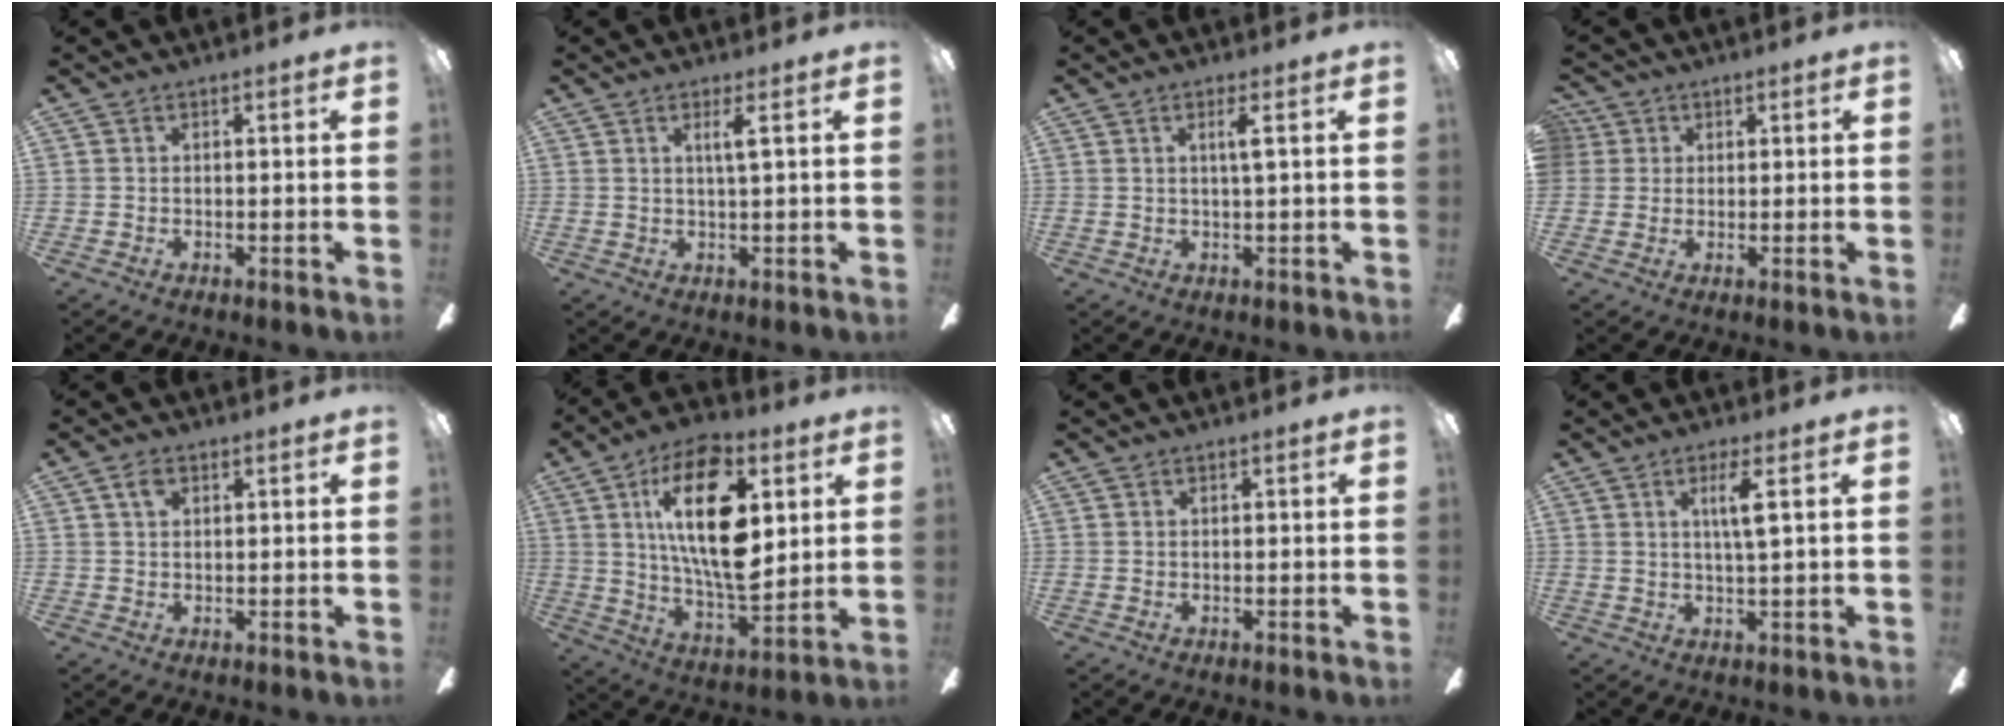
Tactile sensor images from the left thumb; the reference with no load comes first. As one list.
[{"total": 2.8, "force": [1.2, 0.0, 2.6], "torque": [-0.054, -0.002, 0.018]}, {"total": 2.7, "force": [1.0, 0.1, 2.5], "torque": [-0.052, 0.003, 0.013]}, {"total": 3.2, "force": [1.2, 2.9, 0.3], "torque": [-0.007, 0.008, 0.019]}, {"total": 2.8, "force": [1.5, 1.6, 1.7], "torque": [-0.029, 0.001, 0.025]}, {"total": 23.1, "force": [7.4, 10.4, 19.2], "torque": [-0.355, -0.021, 0.112]}, {"total": 0.0}, {"total": 7.1, "force": [3.3, 1.0, 6.2], "torque": [-0.113, -0.004, 0.049]}]